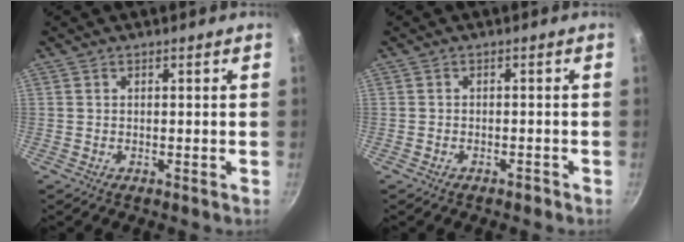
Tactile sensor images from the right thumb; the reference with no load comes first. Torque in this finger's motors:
{"motor_torque": [-0.43, 0.35, -0.07, 0.05, 0.01]}